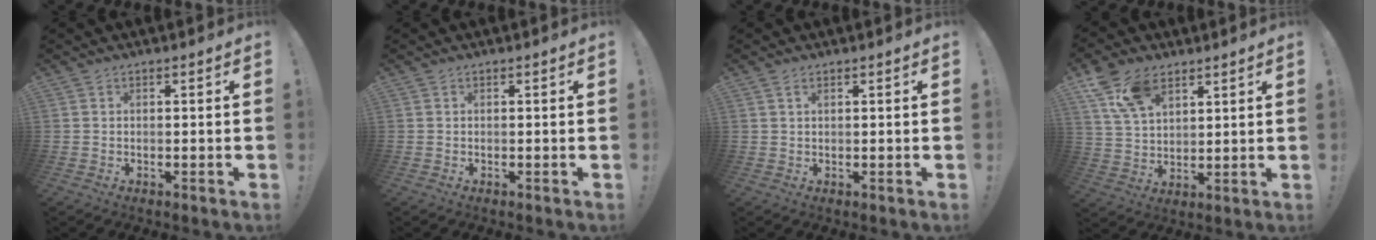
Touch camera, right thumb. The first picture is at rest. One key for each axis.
{"total": 0.0}
{"total": 1.4, "fx": 0.8, "fy": 0.4, "fz": 1.1, "tx": -0.014, "ty": -0.004, "tz": 0.013}
{"total": 12.5, "fx": 7.3, "fy": 7.7, "fz": 6.4, "tx": -0.113, "ty": -0.025, "tz": 0.144}